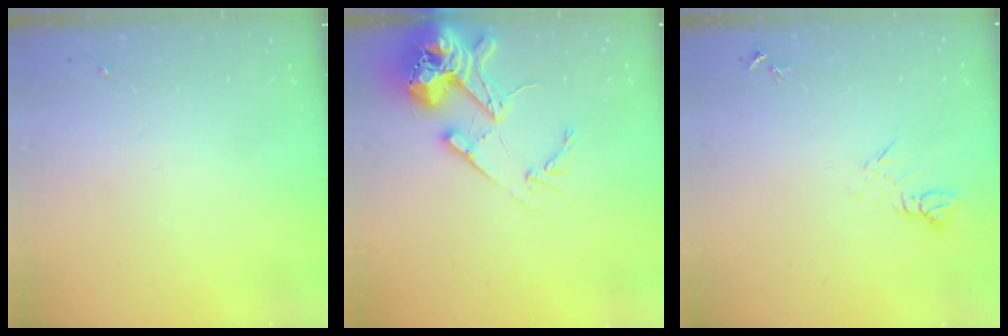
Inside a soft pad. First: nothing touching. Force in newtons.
{"total": 18.0, "press": 17.8, "slide": 2.8}
{"total": 5.8, "press": 5.7, "slide": 0.7}